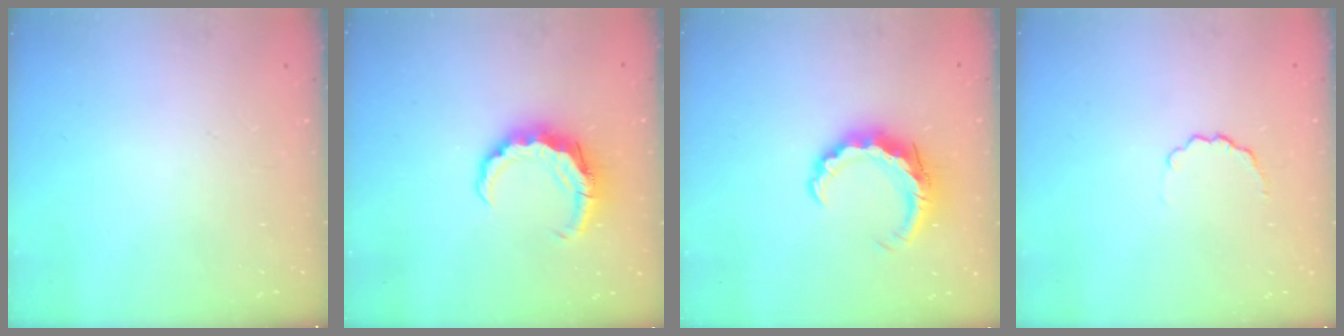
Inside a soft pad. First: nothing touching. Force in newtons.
{"total": 8.0, "press": 7.9, "slide": 1.0}
{"total": 7.4, "press": 7.4, "slide": 0.3}
{"total": 3.4, "press": 3.2, "slide": 1.0}